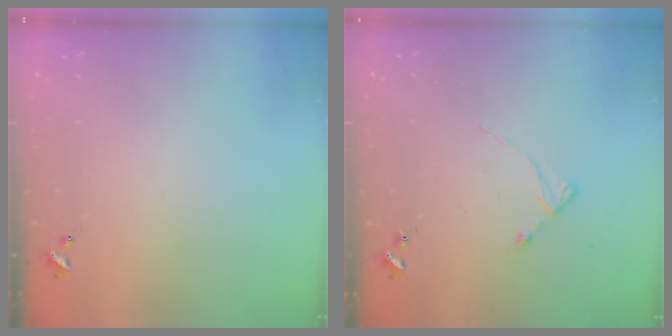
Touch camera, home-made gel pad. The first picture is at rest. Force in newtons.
{"total": 2.8, "press": 2.8, "slide": 0.3}